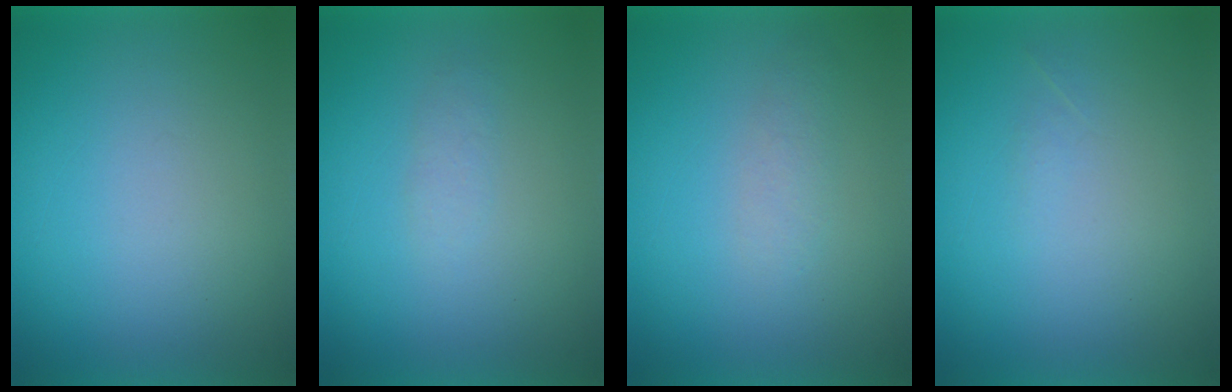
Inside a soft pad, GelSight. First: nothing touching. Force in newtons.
{"total": 1.4}
{"total": 1.9}
{"total": 1.0}